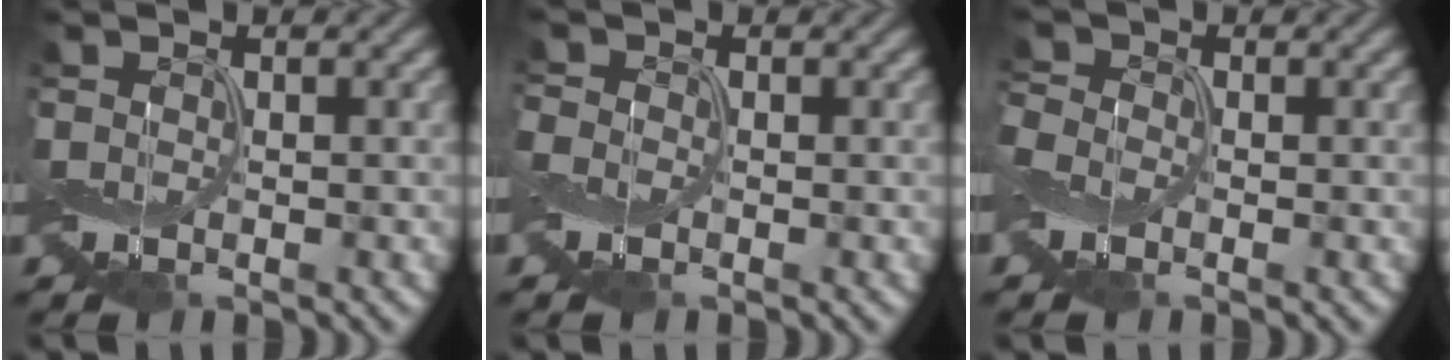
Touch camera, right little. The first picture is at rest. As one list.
[{"total": 1.1, "force": [-0.9, 0.7, 0.1], "torque": [-0.003, 0.001, -0.020]}, {"total": 1.7, "force": [-1.1, 1.2, 0.5], "torque": [-0.015, -0.001, -0.029]}]